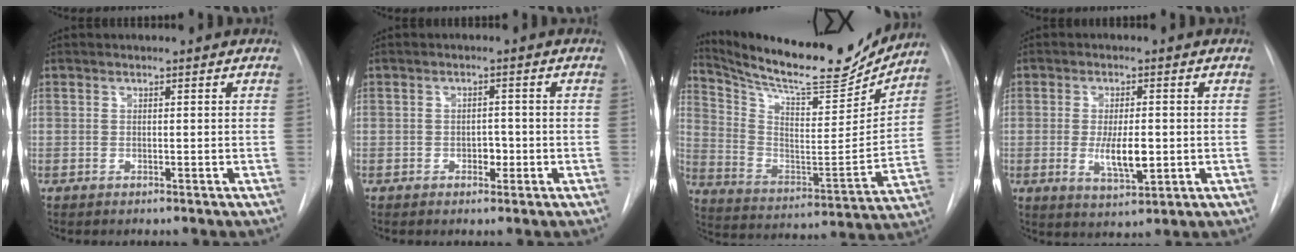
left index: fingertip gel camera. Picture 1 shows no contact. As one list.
[{"total": 2.5, "force": [-1.8, 1.3, 1.2], "torque": [-0.012, -0.001, -0.024]}, {"total": 20.9, "force": [19.1, 3.0, 7.9], "torque": [-0.144, -0.051, 0.294]}, {"total": 6.2, "force": [-1.7, 2.0, 5.7], "torque": [-0.104, -0.017, -0.022]}]